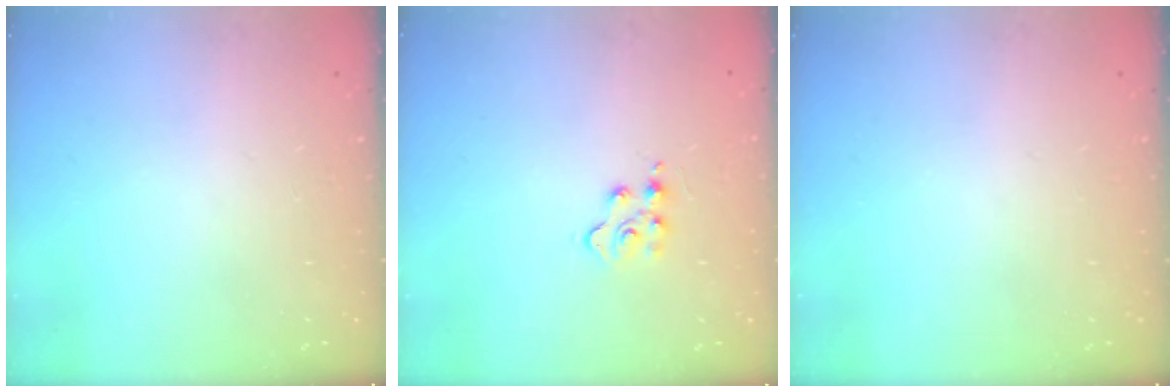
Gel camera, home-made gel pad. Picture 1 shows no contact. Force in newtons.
{"total": 4.6, "press": 4.5, "slide": 0.6}
{"total": 0.0}